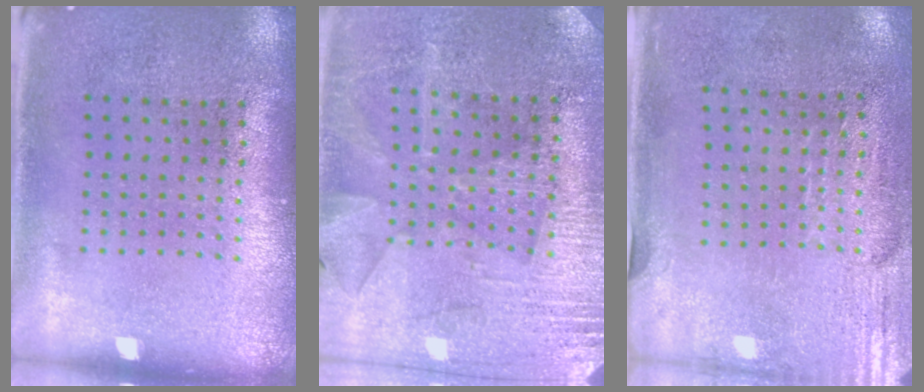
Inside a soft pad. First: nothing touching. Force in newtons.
{"total": 2.9, "press": 2.8, "slide": 0.5}
{"total": 3.0, "press": 2.5, "slide": 1.6}